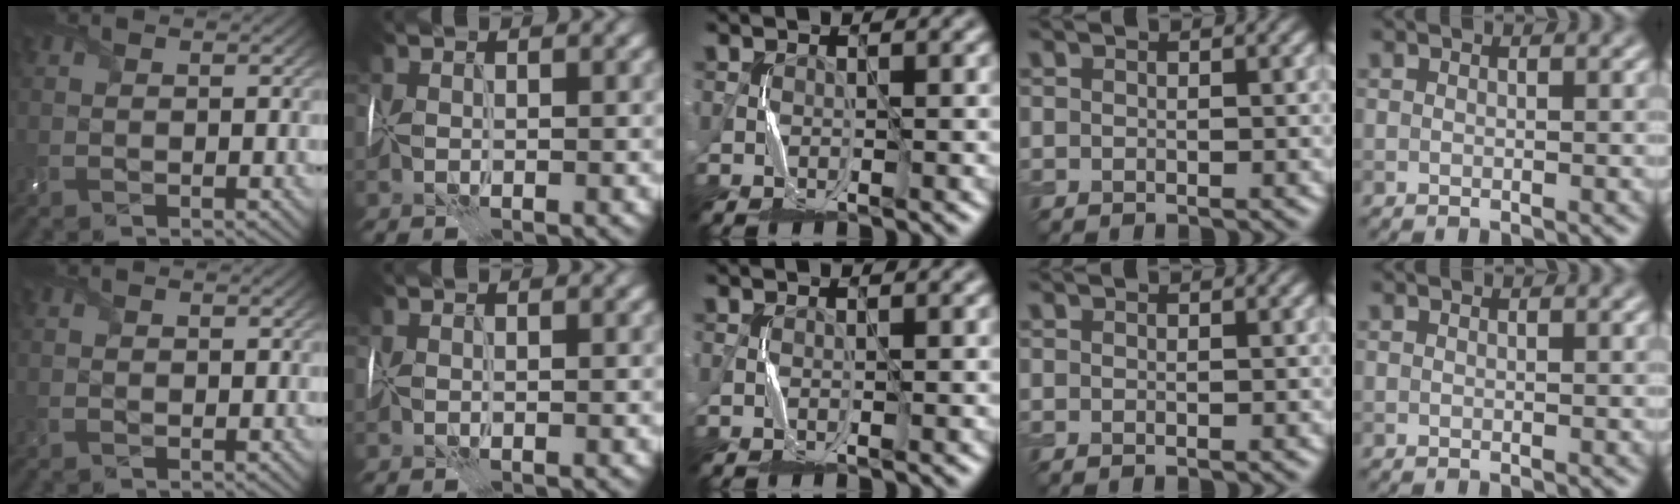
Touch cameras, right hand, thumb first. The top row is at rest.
{"thumb": {"total": 0.7, "force": [-0.1, 0.5, 0.4], "torque": [-0.008, -0.004, -0.001]}}